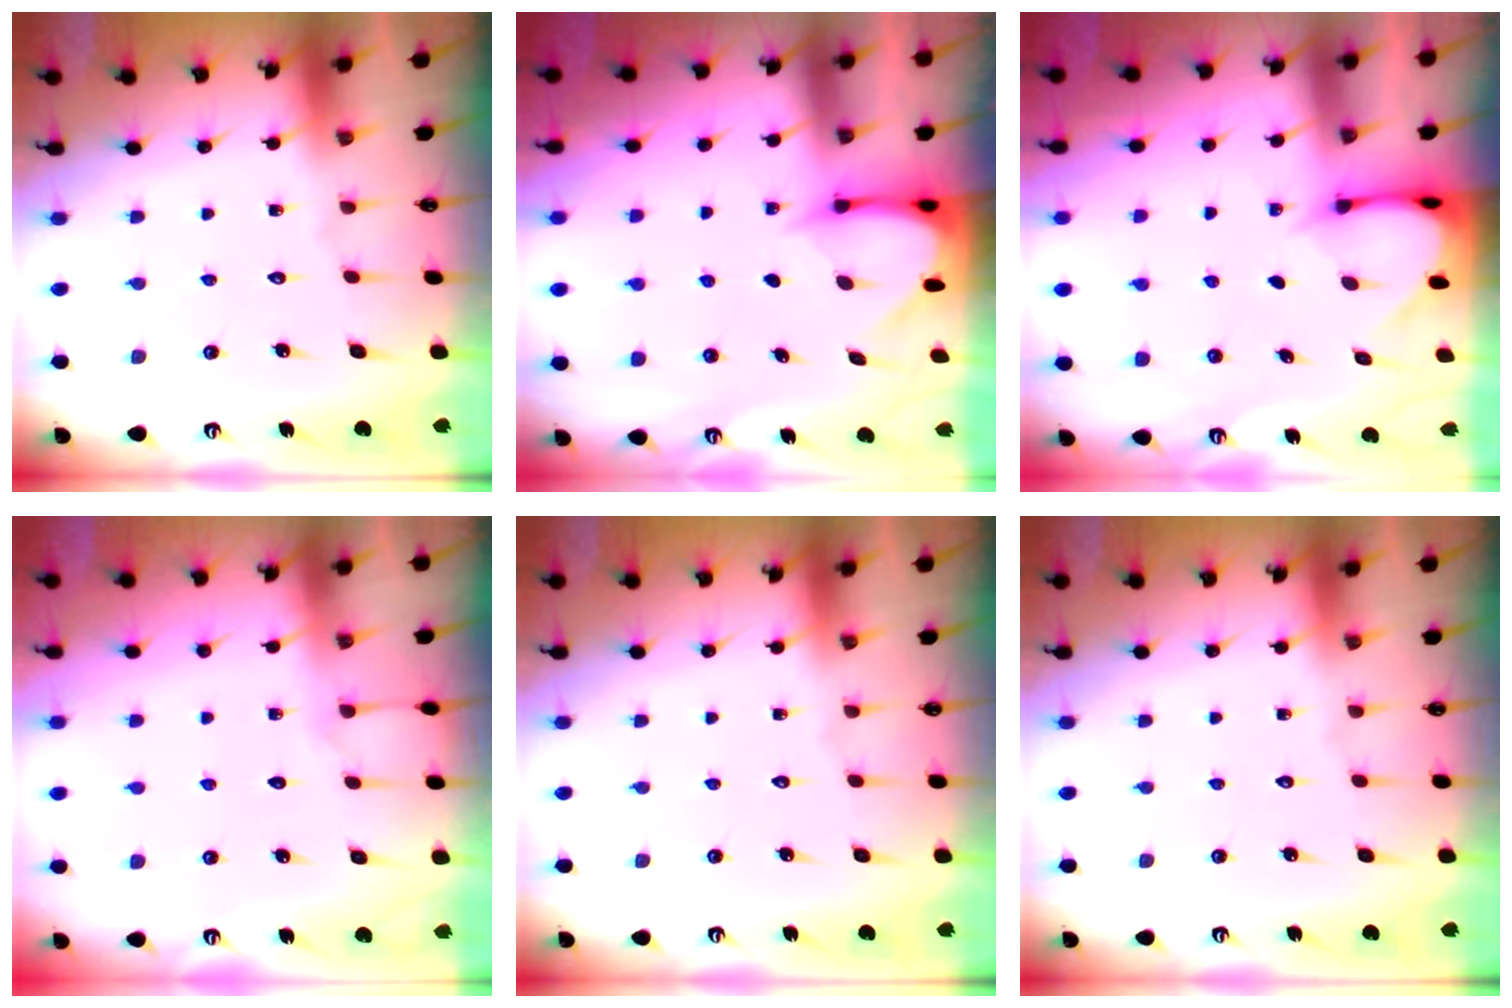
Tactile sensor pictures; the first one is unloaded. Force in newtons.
{"total": 3.6, "press": 3.6, "slide": 0.3}
{"total": 2.8, "press": 2.8, "slide": 0.3}
{"total": 4.0, "press": 4.0, "slide": 0.5}
{"total": 0.0}
{"total": 0.0}